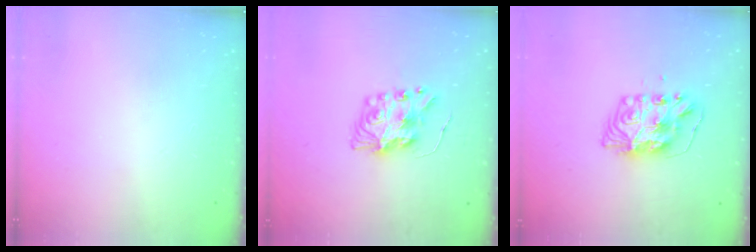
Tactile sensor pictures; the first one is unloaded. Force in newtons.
{"total": 8.7, "press": 8.7, "slide": 0.3}
{"total": 9.0, "press": 8.9, "slide": 0.7}